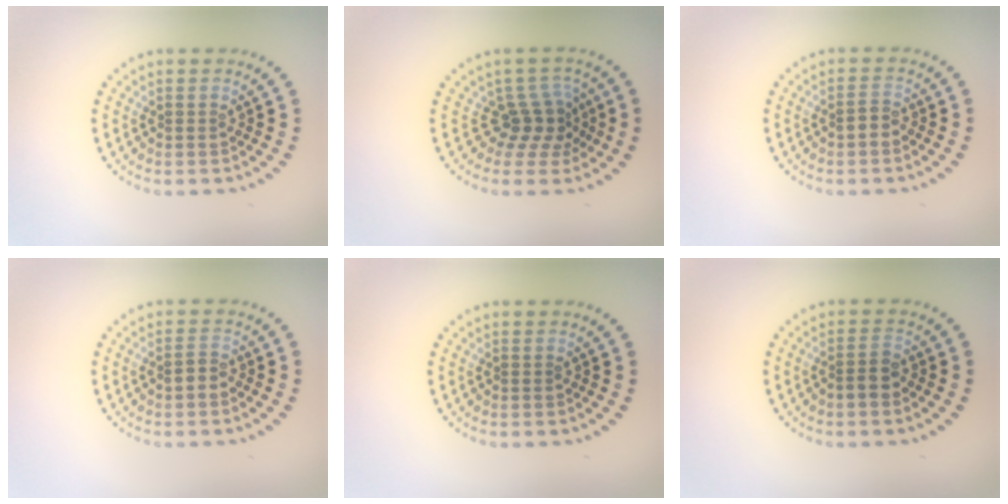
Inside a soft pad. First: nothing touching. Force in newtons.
{"total": 3.0, "press": 2.0, "slide": 2.2}
{"total": 1.2, "press": 1.2, "slide": 0.4}
{"total": 1.2, "press": 1.2, "slide": 0.4}
{"total": 0.0}
{"total": 1.8, "press": 1.6, "slide": 0.8}